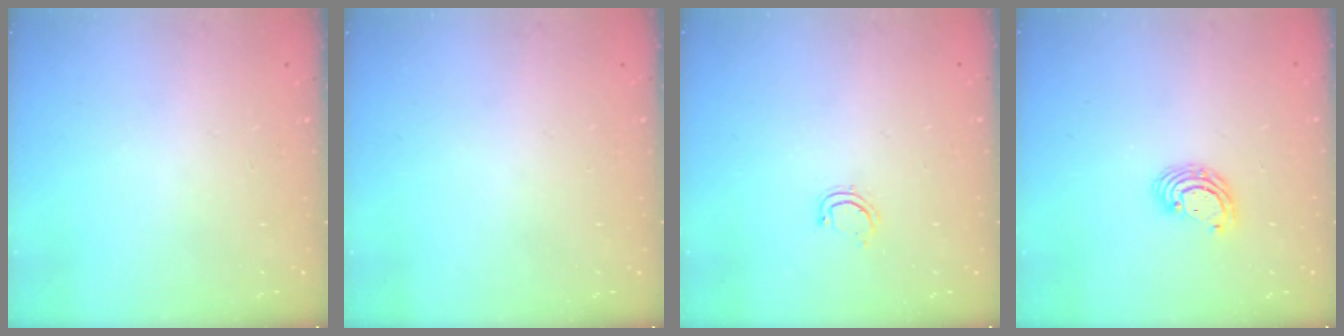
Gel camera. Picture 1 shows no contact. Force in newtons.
{"total": 0.0}
{"total": 4.3, "press": 4.2, "slide": 1.0}
{"total": 5.3, "press": 5.3, "slide": 0.2}